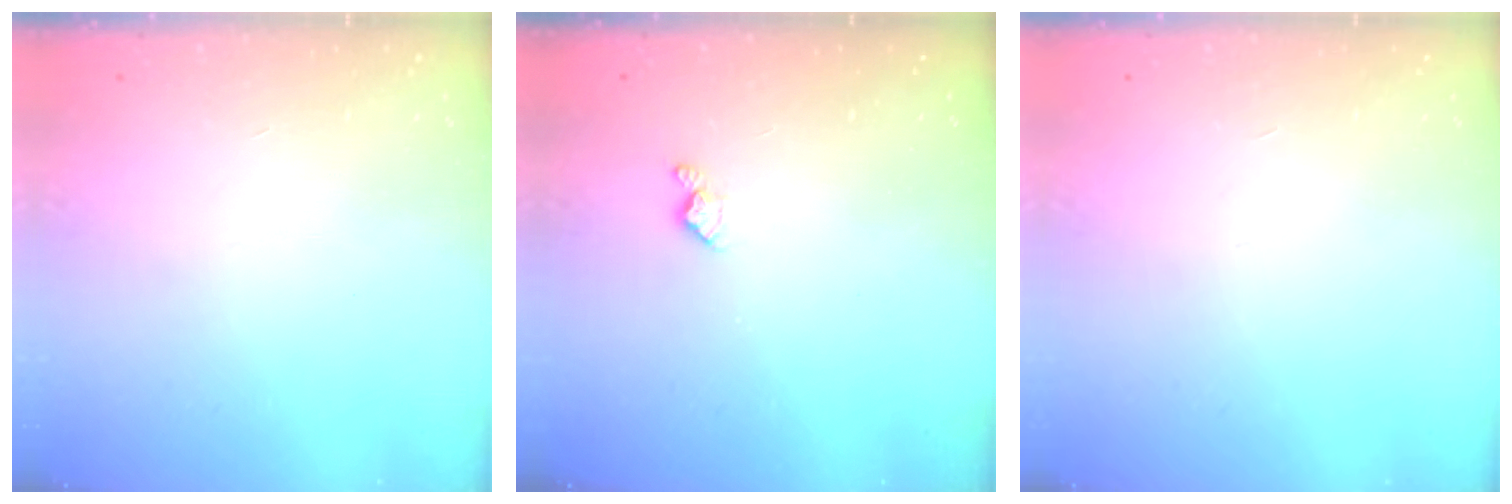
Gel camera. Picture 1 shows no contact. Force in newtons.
{"total": 4.0, "press": 3.9, "slide": 0.6}
{"total": 0.0}